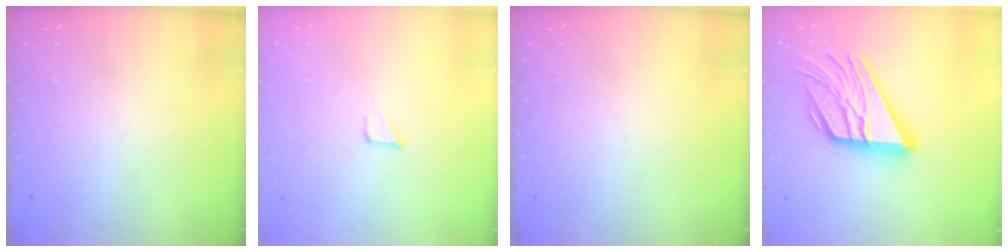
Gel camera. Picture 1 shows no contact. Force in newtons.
{"total": 2.9, "press": 2.9, "slide": 0.3}
{"total": 0.0}
{"total": 21.7, "press": 21.6, "slide": 1.9}